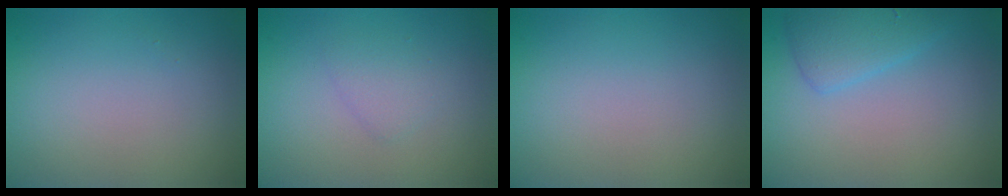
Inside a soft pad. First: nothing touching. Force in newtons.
{"total": 1.4, "press": 1.4, "slide": 0.0}
{"total": 0.0}
{"total": 2.6, "press": 2.6, "slide": 0.2}